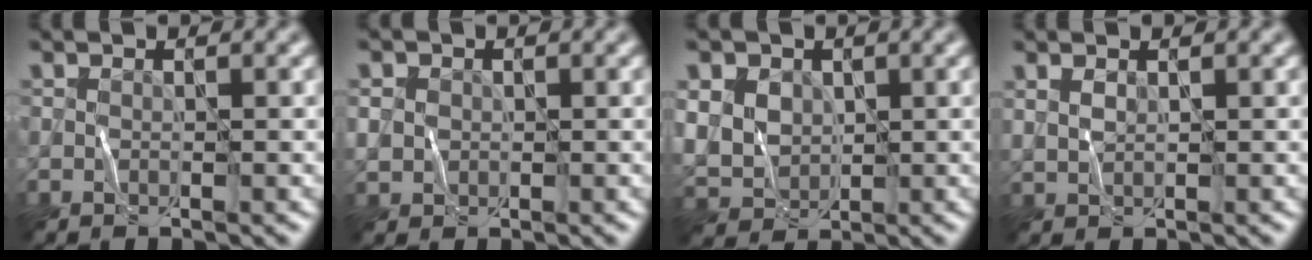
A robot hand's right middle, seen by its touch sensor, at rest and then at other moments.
{"total": 1.9, "force": [0.1, 1.8, 0.4], "torque": [-0.016, -0.003, 0.005]}
{"total": 7.8, "force": [1.6, 6.6, 3.8], "torque": [-0.075, 0.026, 0.014]}
{"total": 0.7, "force": [0.4, 0.4, 0.4], "torque": [-0.013, -0.004, 0.015]}